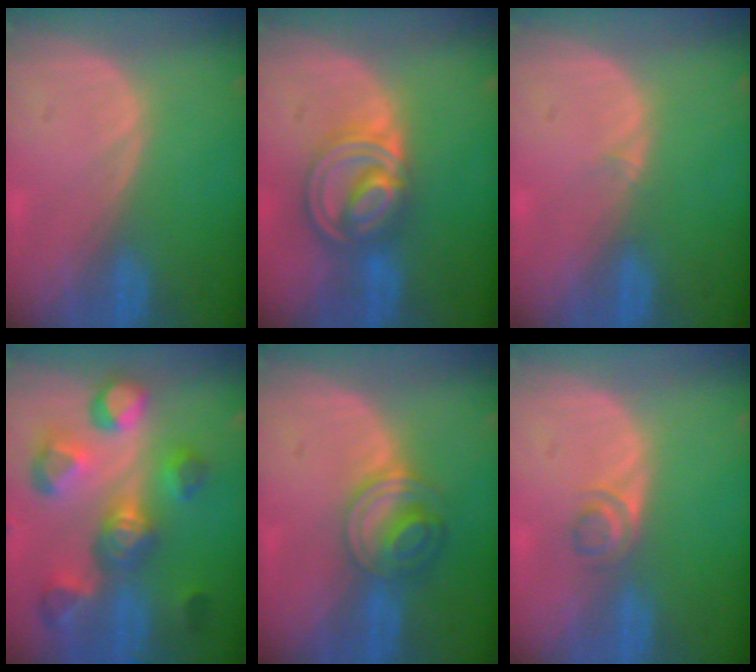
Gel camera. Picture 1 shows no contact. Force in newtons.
{"total": 8.6, "press": 7.2, "slide": 4.7}
{"total": 0.9, "press": 0.5, "slide": 0.7}
{"total": 11.0, "press": 9.9, "slide": 4.8}
{"total": 6.1, "press": 5.4, "slide": 2.8}
{"total": 2.3, "press": 2.1, "slide": 1.0}